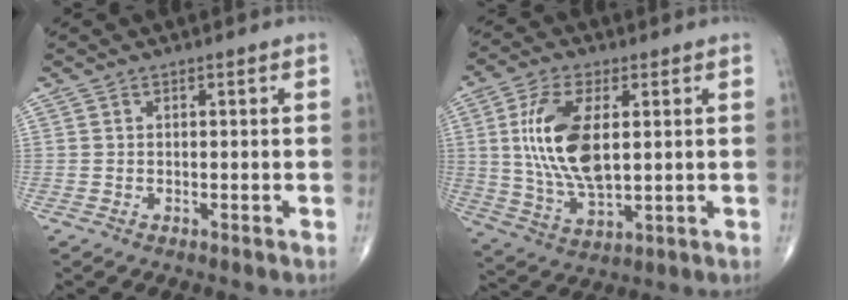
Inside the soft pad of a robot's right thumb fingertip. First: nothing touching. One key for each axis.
{"total": 14.5, "fx": 2.4, "fy": 6.9, "fz": 12.5, "tx": -0.250, "ty": -0.012, "tz": 0.052}